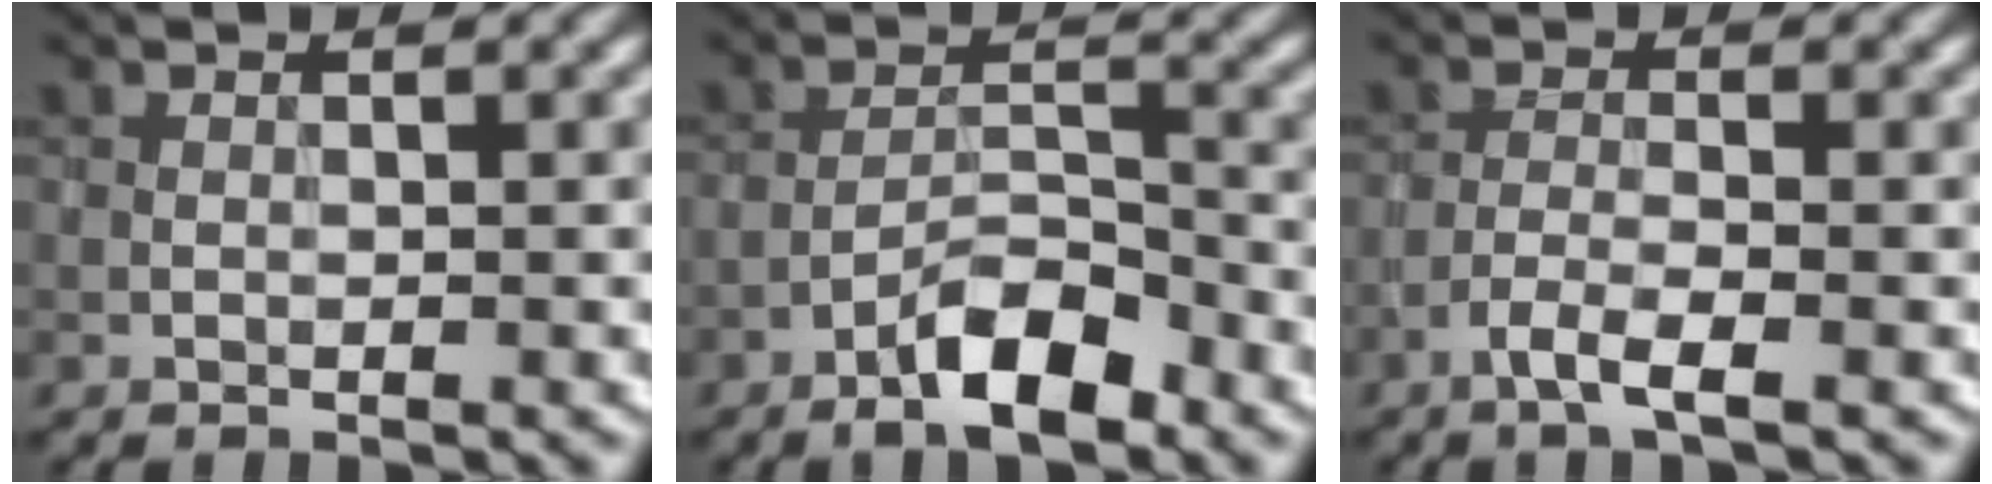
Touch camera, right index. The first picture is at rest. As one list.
[{"total": 4.8, "force": [-3.3, 1.3, 3.2], "torque": [-0.052, 0.011, -0.065]}, {"total": 2.4, "force": [-1.5, 0.3, 1.8], "torque": [-0.038, 0.003, -0.037]}]